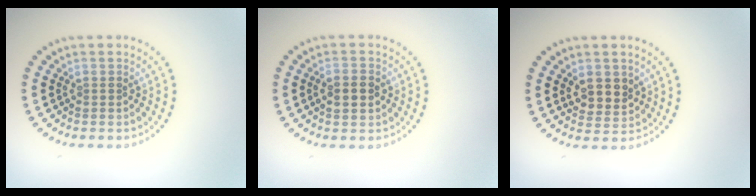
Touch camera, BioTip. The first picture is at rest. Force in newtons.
{"total": 2.2, "press": 2.2, "slide": 0.1}
{"total": 2.7, "press": 2.5, "slide": 1.0}